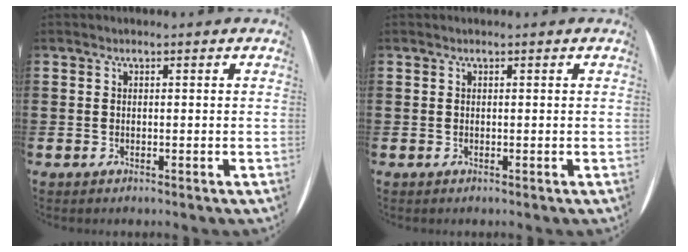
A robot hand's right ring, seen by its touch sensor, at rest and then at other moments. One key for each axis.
{"total": 0.0}